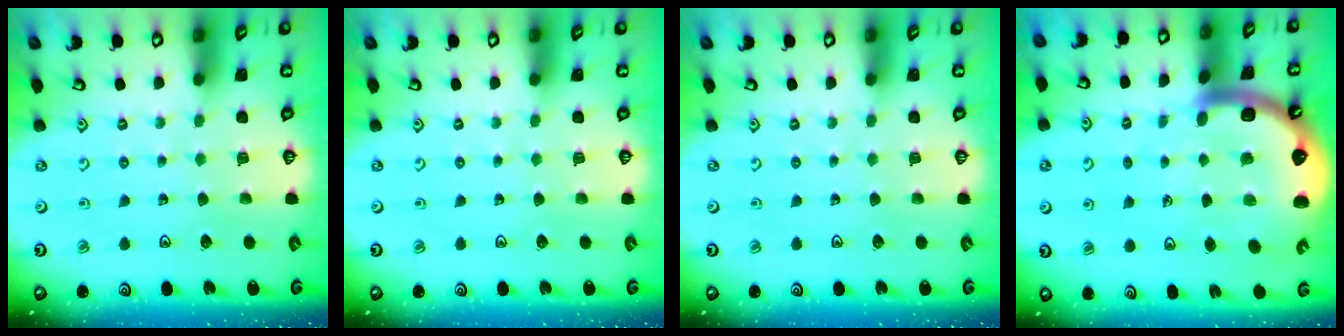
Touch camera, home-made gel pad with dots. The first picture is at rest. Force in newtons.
{"total": 0.0}
{"total": 0.0}
{"total": 11.1, "press": 10.9, "slide": 2.4}